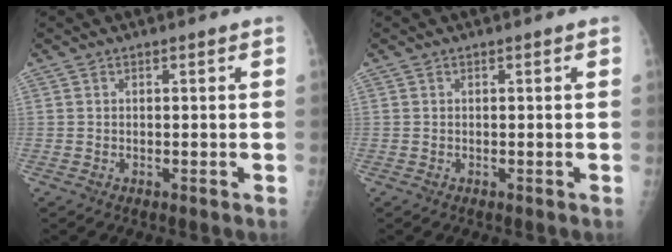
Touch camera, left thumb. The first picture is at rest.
{"total": 0.0}